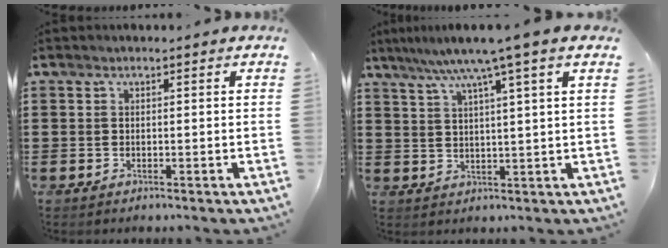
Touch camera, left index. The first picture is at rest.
{"total": 7.1, "force": [4.7, -0.8, 5.2], "torque": [-0.114, -0.014, 0.077]}